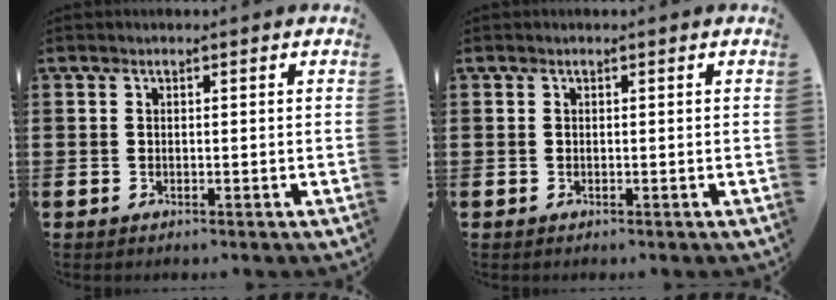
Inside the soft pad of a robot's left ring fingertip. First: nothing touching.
{"total": 0.0}